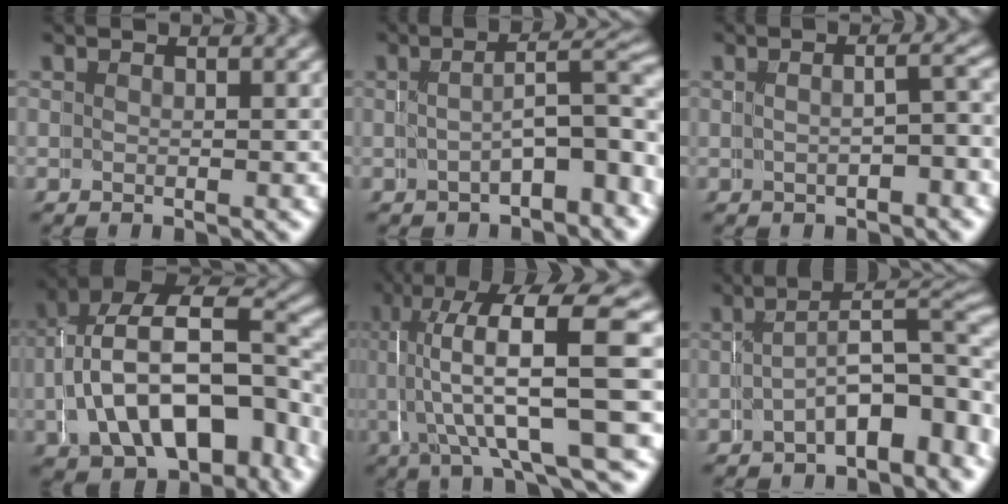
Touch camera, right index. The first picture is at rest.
{"total": 4.8, "force": [-2.9, 0.7, 3.7], "torque": [-0.028, -0.001, -0.037]}
{"total": 1.6, "force": [-1.1, 0.1, 1.1], "torque": [-0.012, -0.004, -0.013]}
{"total": 10.4, "force": [-0.3, 6.3, 8.2], "torque": [-0.156, -0.024, 0.008]}
{"total": 10.9, "force": [1.6, 2.6, 10.5], "torque": [-0.160, 0.006, 0.027]}
{"total": 5.1, "force": [-1.2, 1.4, 4.8], "torque": [-0.046, 0.000, -0.015]}